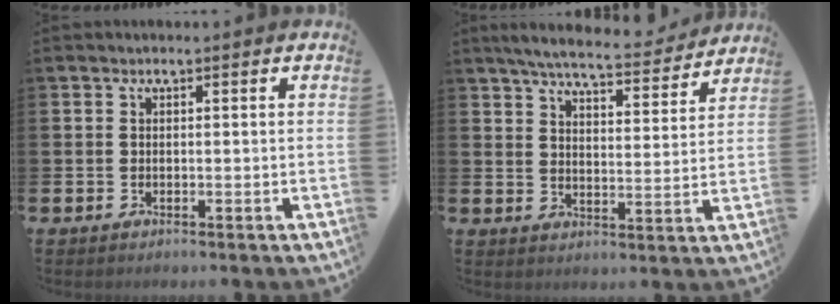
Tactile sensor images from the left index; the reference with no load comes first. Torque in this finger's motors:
{"motor_torque": [1.01, -1.13, 0.66, 0.09]}